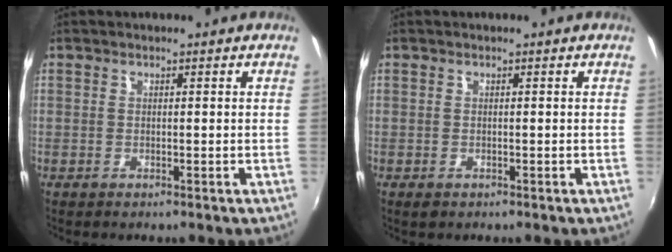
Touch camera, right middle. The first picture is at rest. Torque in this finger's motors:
{"motor_torque": [0.17, -0.50, 0.07, 0.02]}